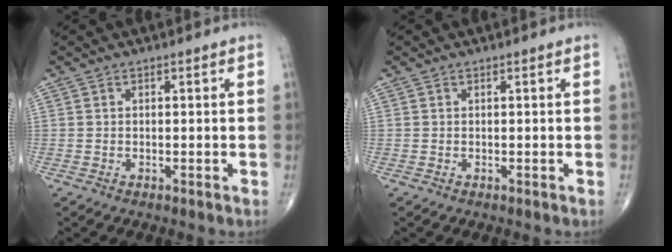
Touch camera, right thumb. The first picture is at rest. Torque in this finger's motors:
{"motor_torque": [0.00, 0.09, 0.00, 0.00, 0.00]}